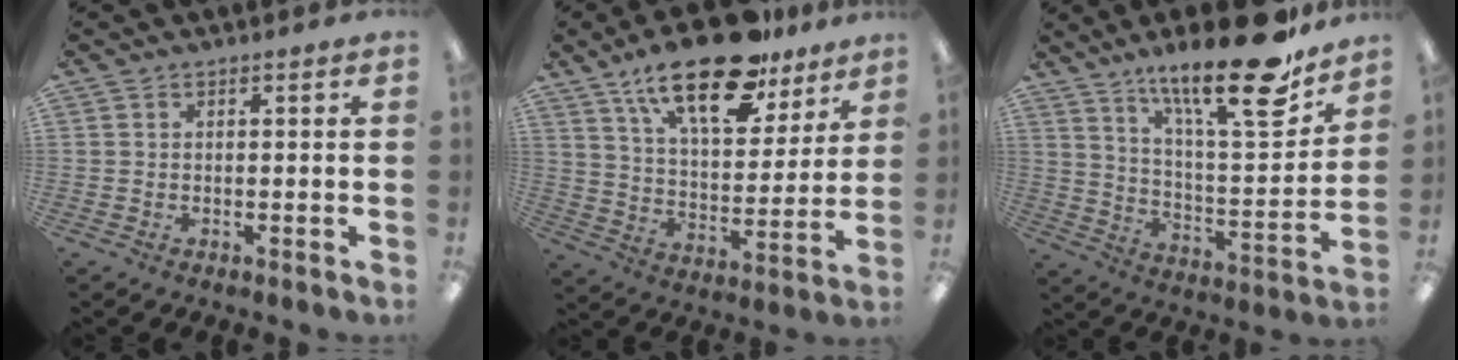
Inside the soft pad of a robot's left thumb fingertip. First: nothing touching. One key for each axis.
{"total": 20.8, "fx": 14.4, "fy": 8.5, "fz": 12.3, "tx": -0.201, "ty": -0.073, "tz": 0.244}
{"total": 22.9, "fx": 16.7, "fy": 4.9, "fz": 14.9, "tx": -0.234, "ty": -0.113, "tz": 0.267}